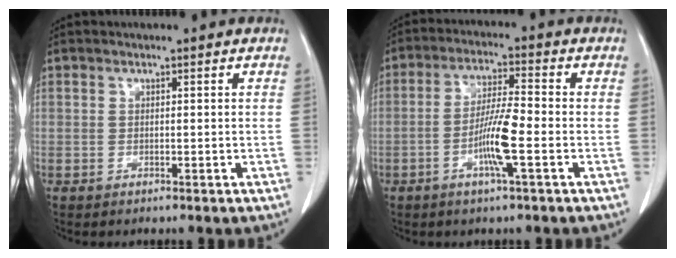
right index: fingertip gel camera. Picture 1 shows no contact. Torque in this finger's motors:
{"motor_torque": [0.20, -0.02, 0.09, 0.10]}